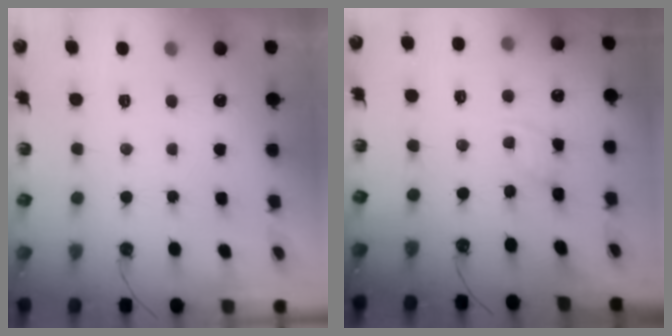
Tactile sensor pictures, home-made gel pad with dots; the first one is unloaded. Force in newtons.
{"total": 2.2, "press": 2.2, "slide": 0.3}